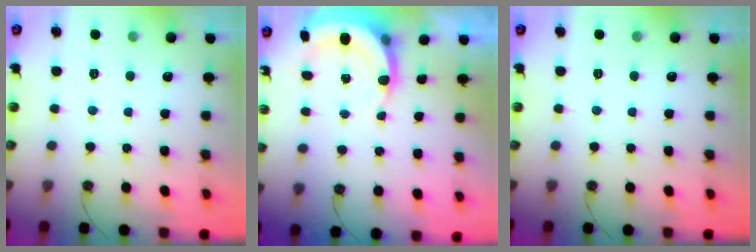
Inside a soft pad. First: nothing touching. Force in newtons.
{"total": 6.1, "press": 6.1, "slide": 1.0}
{"total": 0.0}